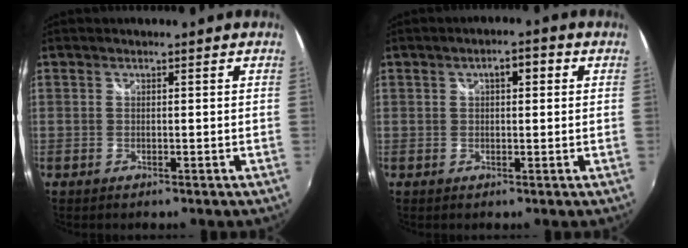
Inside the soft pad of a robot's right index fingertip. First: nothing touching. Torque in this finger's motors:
{"motor_torque": [0.19, -0.05, 0.16, 0.04]}